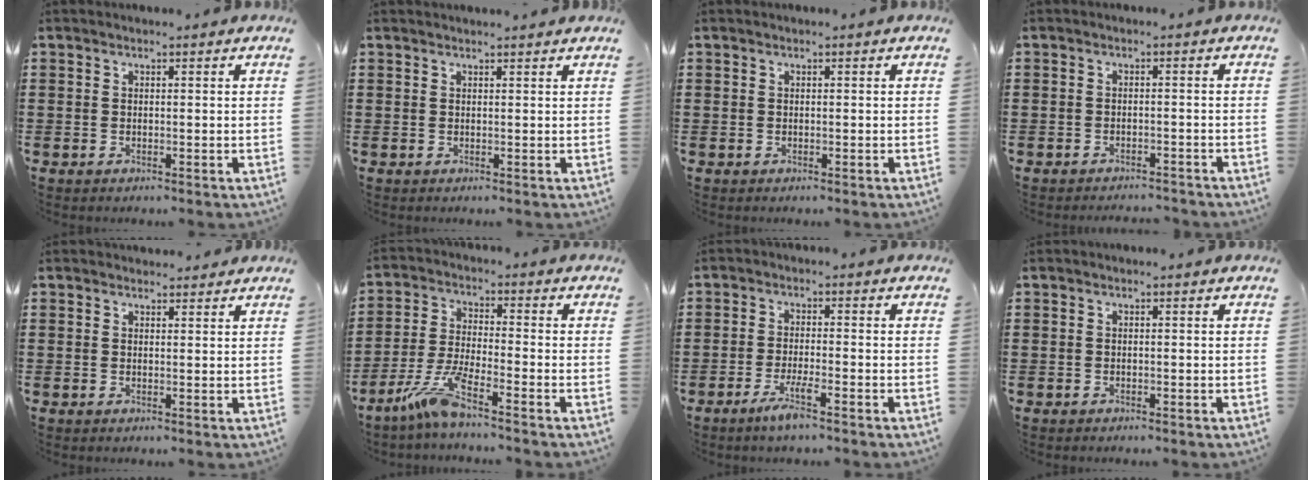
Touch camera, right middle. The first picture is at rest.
{"total": 1.1, "force": [1.0, -0.2, 0.1], "torque": [-0.002, -0.002, 0.020]}
{"total": 0.0}
{"total": 1.4, "force": [-1.4, 0.0, 0.0], "torque": [-0.006, 0.000, -0.029]}
{"total": 1.4, "force": [1.3, 0.5, 0.0], "torque": [0.006, 0.000, 0.024]}
{"total": 7.0, "force": [-4.8, 0.4, 5.0], "torque": [-0.114, -0.012, -0.094]}
{"total": 3.9, "force": [-2.5, 0.2, 3.1], "torque": [-0.064, -0.007, -0.046]}
{"total": 0.0}